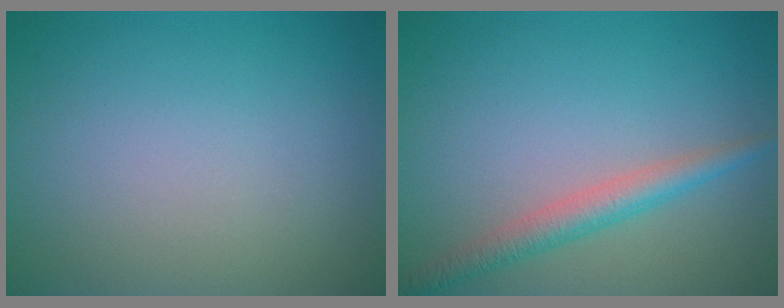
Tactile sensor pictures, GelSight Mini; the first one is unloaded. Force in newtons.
{"total": 2.8, "press": 2.8, "slide": 0.1}